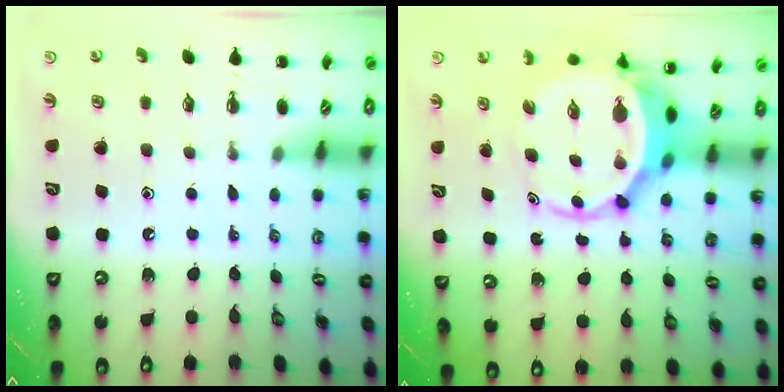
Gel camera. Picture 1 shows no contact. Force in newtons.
{"total": 5.7, "press": 5.4, "slide": 1.8}